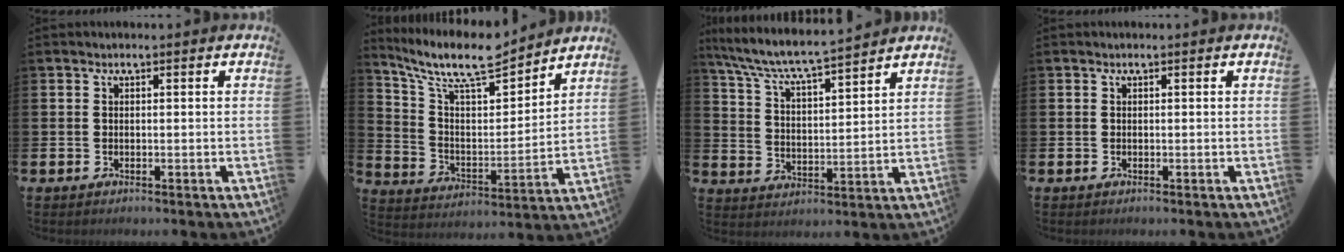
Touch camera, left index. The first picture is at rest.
{"total": 10.5, "force": [9.1, 2.4, 4.7], "torque": [-0.115, -0.059, 0.155]}
{"total": 7.1, "force": [6.7, 0.4, 2.3], "torque": [-0.075, -0.048, 0.114]}
{"total": 0.0}